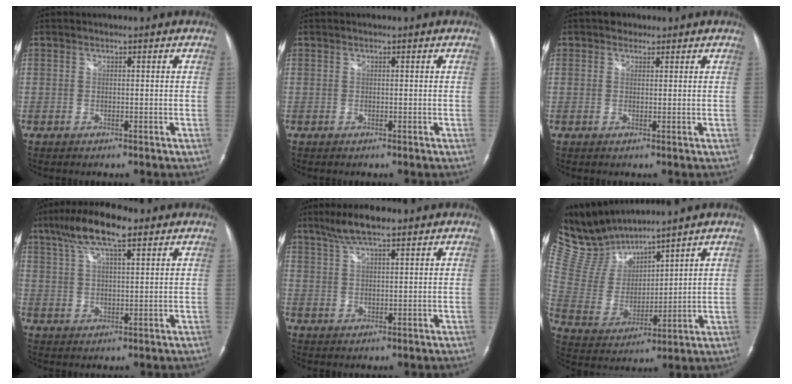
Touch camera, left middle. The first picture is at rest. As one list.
[{"total": 0.0}, {"total": 2.1, "force": [1.3, 1.6, 0.6], "torque": [-0.010, 0.010, 0.017]}, {"total": 10.3, "force": [6.3, 2.4, 7.7], "torque": [-0.148, 0.024, 0.109]}, {"total": 6.0, "force": [4.4, 0.9, 4.0], "torque": [-0.083, 0.014, 0.080]}, {"total": 10.2, "force": [10.0, 1.1, 1.1], "torque": [-0.053, 0.009, 0.226]}]